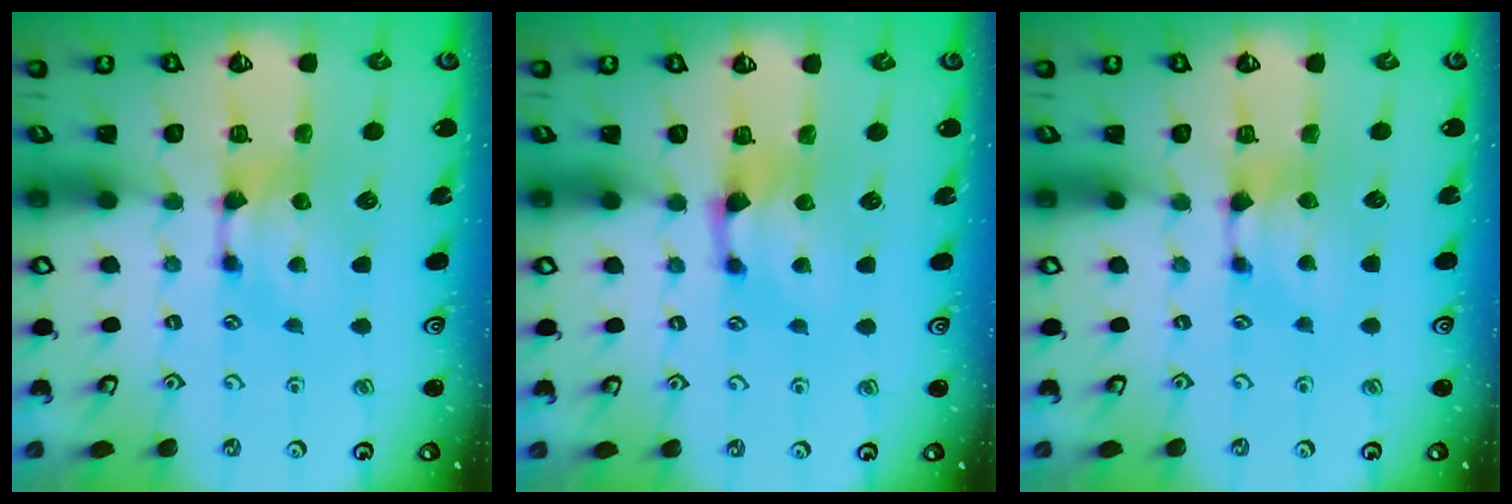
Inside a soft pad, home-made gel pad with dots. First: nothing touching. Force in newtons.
{"total": 1.0, "press": 0.5, "slide": 0.8}
{"total": 0.7, "press": 0.4, "slide": 0.6}